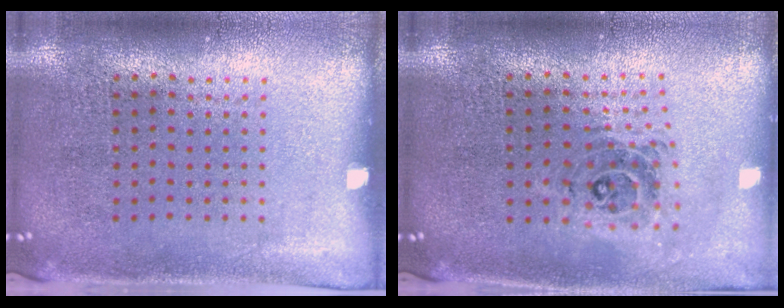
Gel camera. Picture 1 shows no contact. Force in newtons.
{"total": 0.8, "press": 0.8, "slide": 0.2}